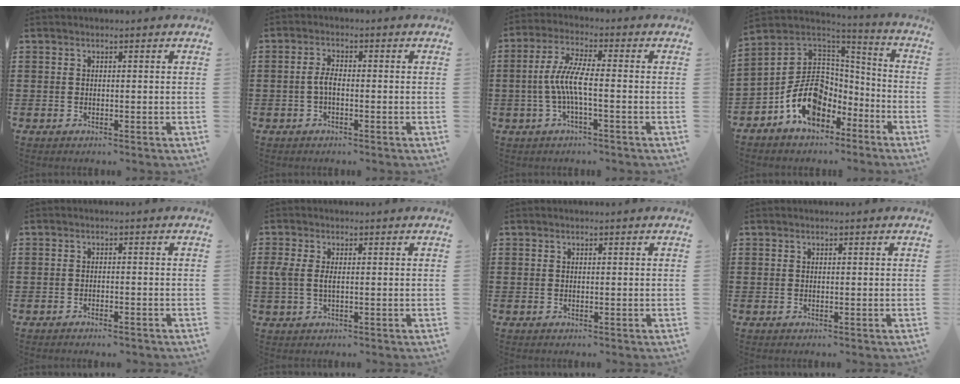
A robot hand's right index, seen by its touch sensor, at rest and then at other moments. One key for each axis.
{"total": 2.6, "fx": -0.7, "fy": 0.9, "fz": 2.3, "tx": -0.058, "ty": -0.003, "tz": -0.018}
{"total": 6.3, "fx": -1.4, "fy": 1.1, "fz": 6.1, "tx": -0.143, "ty": -0.012, "tz": -0.037}
{"total": 11.9, "fx": -4.5, "fy": 8.9, "fz": 6.6, "tx": -0.143, "ty": 0.017, "tz": -0.083}
{"total": 1.3, "fx": -1.2, "fy": 0.1, "fz": 0.3, "tx": -0.009, "ty": 0.001, "tz": -0.024}
{"total": 2.6, "fx": 0.0, "fy": 1.2, "fz": 2.4, "tx": -0.068, "ty": -0.003, "tz": -0.008}
{"total": 0.0}
{"total": 0.0}